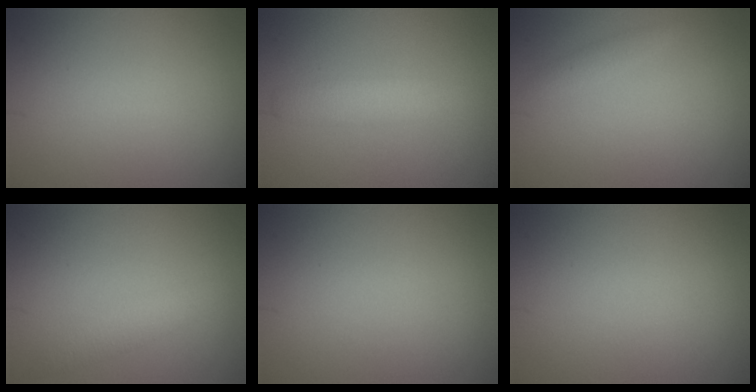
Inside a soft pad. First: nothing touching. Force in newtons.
{"total": 2.5, "press": 2.5, "slide": 0.2}
{"total": 1.0, "press": 1.0, "slide": 0.1}
{"total": 2.0, "press": 2.0, "slide": 0.1}
{"total": 0.0}
{"total": 0.0}